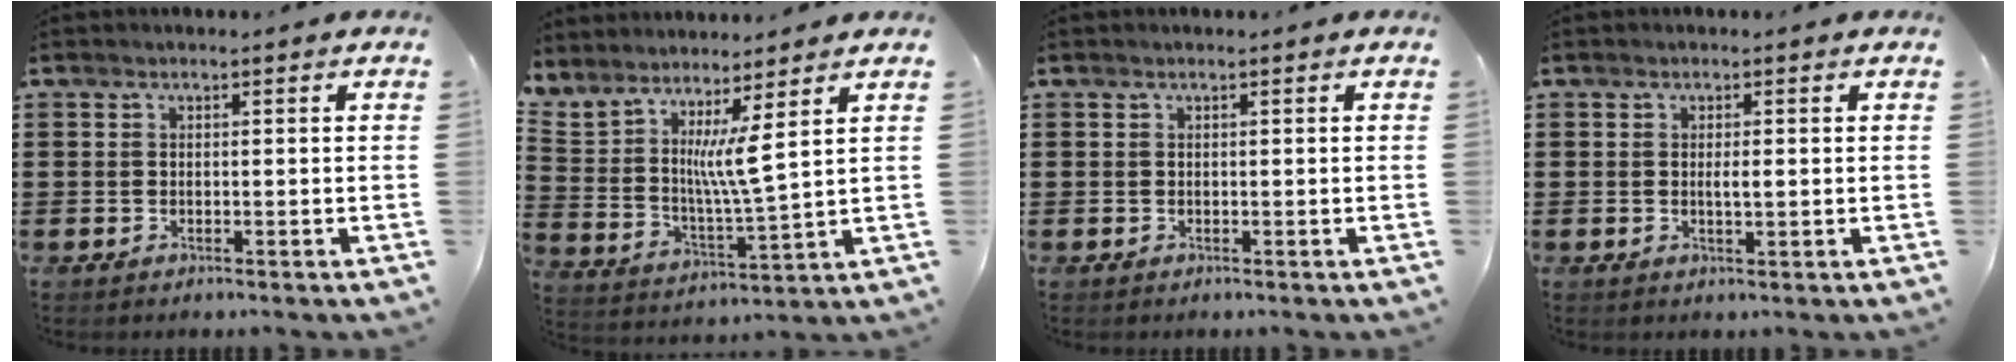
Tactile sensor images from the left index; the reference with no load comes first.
{"total": 6.7, "force": [4.4, 0.1, 5.1], "torque": [-0.116, -0.039, 0.073]}
{"total": 0.0}
{"total": 1.5, "force": [0.2, 0.3, 1.5], "torque": [-0.028, 0.000, 0.003]}